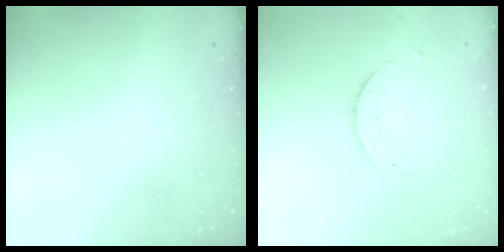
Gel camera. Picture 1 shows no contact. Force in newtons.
{"total": 4.3, "press": 4.3, "slide": 0.3}